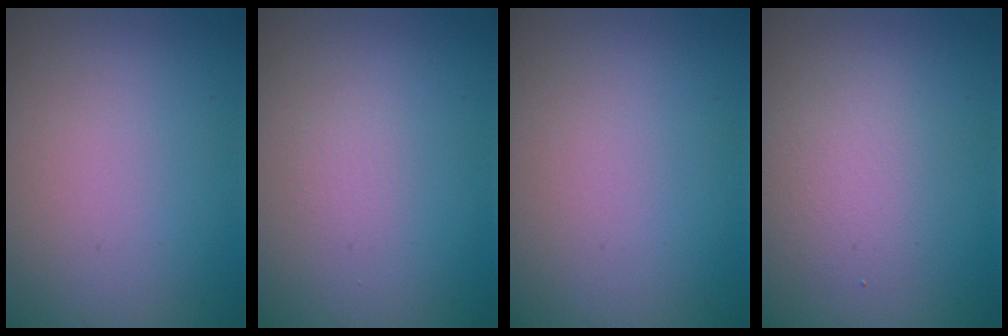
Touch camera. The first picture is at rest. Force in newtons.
{"total": 0.6, "press": 0.6, "slide": 0.0}
{"total": 0.0}
{"total": 2.6, "press": 2.6, "slide": 0.2}